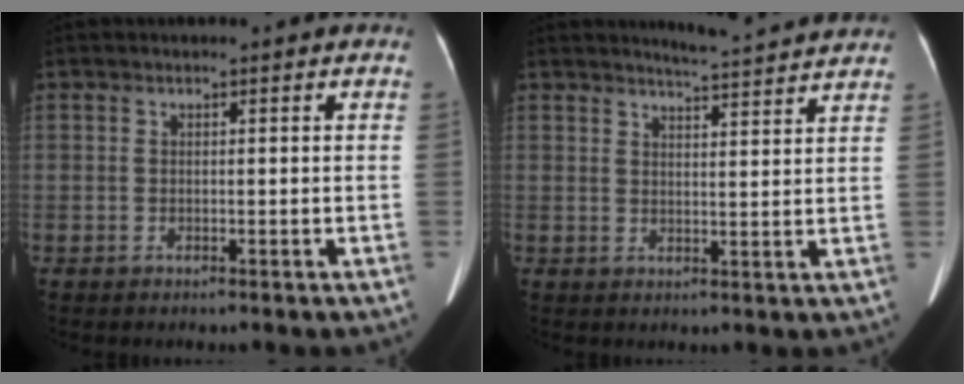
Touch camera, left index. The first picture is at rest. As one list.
[{"total": 7.6, "force": [7.3, -0.4, 1.9], "torque": [-0.043, 0.005, 0.089]}]